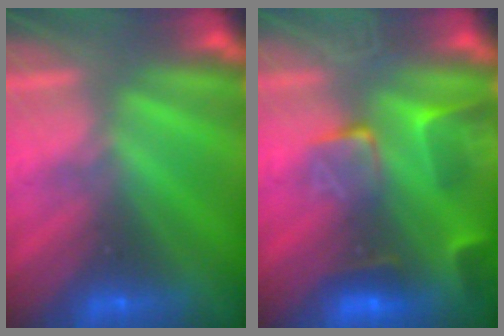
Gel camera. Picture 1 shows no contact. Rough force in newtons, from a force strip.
{"total": 12.7}